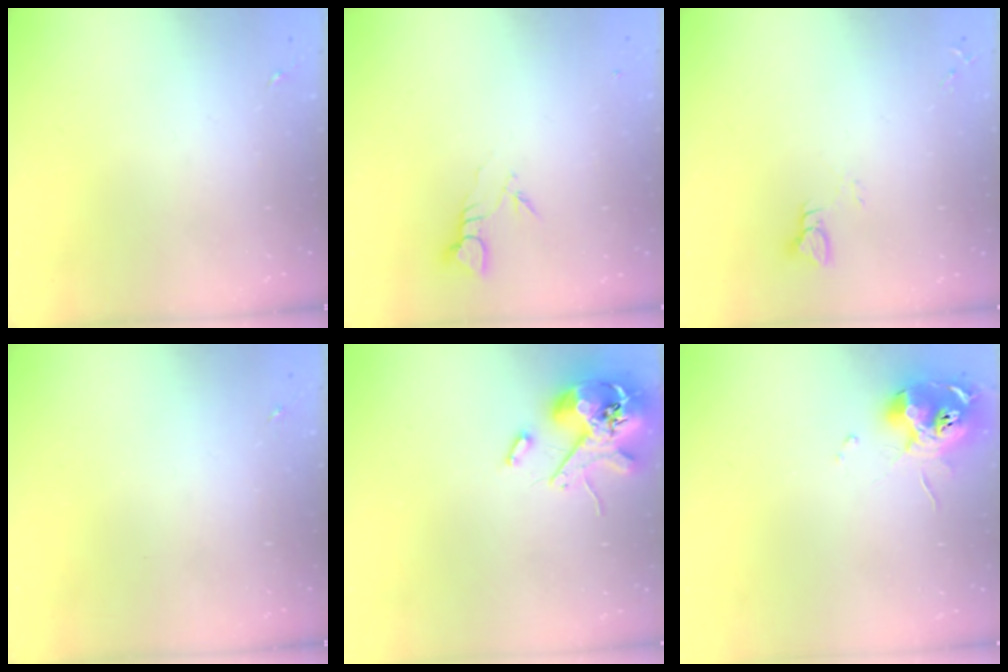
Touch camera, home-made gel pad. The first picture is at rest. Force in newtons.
{"total": 3.7, "press": 3.7, "slide": 0.3}
{"total": 2.9, "press": 2.9, "slide": 0.2}
{"total": 0.0}
{"total": 12.7, "press": 12.6, "slide": 1.9}
{"total": 13.5, "press": 13.5, "slide": 1.2}